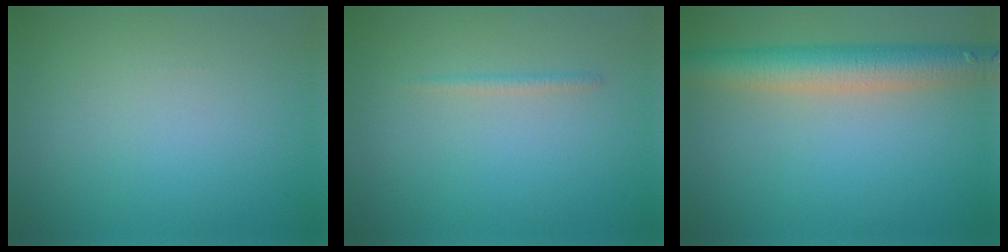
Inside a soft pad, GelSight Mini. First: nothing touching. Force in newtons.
{"total": 0.8, "press": 0.8, "slide": 0.0}
{"total": 6.1, "press": 6.1, "slide": 0.3}